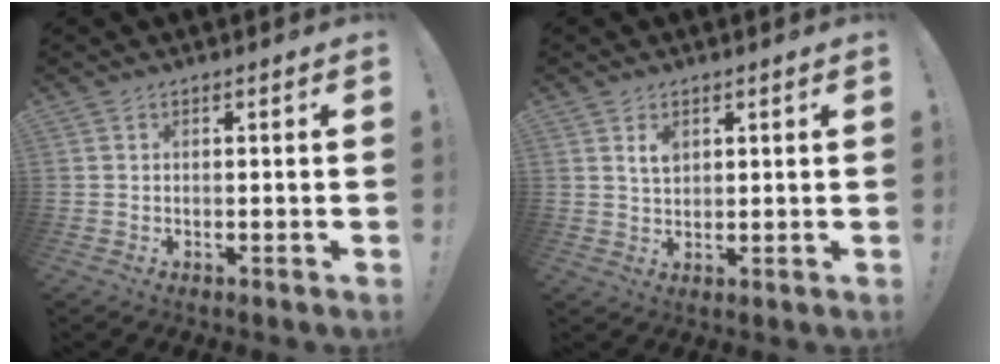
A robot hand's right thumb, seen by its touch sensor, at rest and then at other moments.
{"total": 3.7, "force": [1.7, 2.4, 2.3], "torque": [-0.032, -0.004, 0.027]}